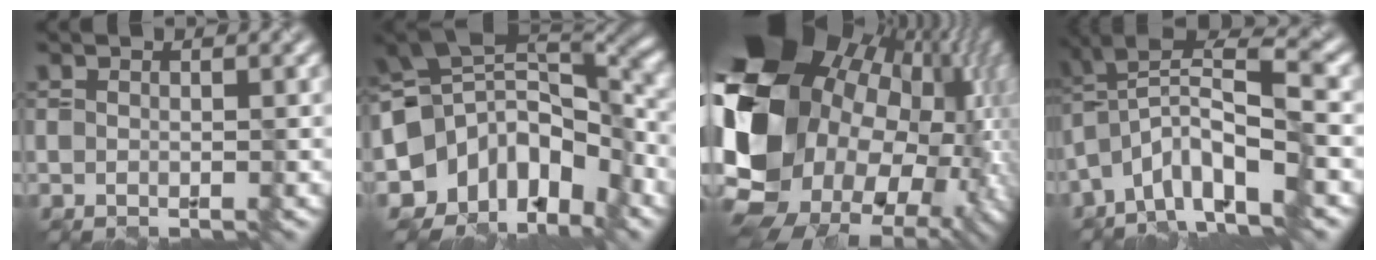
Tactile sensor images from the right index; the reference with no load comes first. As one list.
[{"total": 8.7, "force": [-4.0, 6.0, 4.9], "torque": [-0.066, 0.009, -0.083]}, {"total": 22.3, "force": [-1.3, 18.1, 12.9], "torque": [-0.252, -0.024, -0.037]}, {"total": 8.5, "force": [-3.2, 2.5, 7.4], "torque": [-0.119, 0.022, -0.063]}]